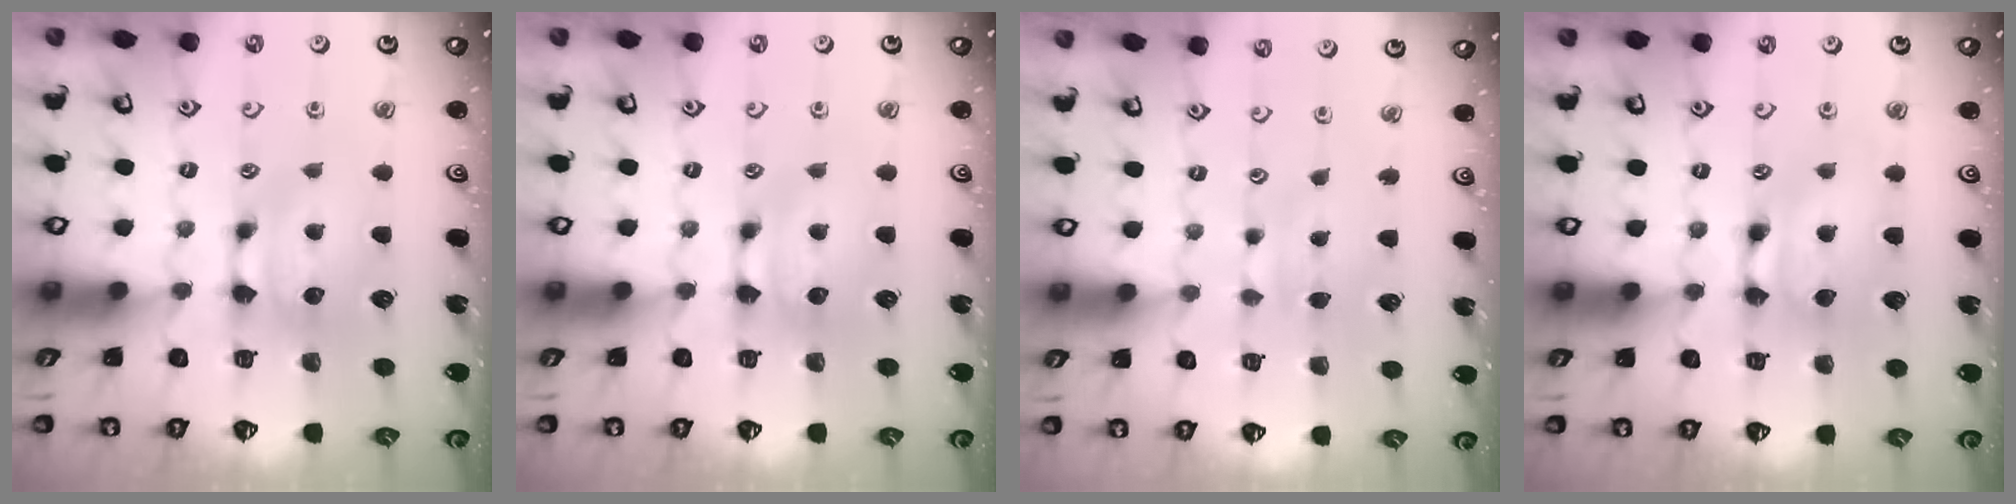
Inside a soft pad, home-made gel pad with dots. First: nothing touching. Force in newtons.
{"total": 0.0}
{"total": 2.7, "press": 2.7, "slide": 0.5}
{"total": 1.6, "press": 1.5, "slide": 0.1}